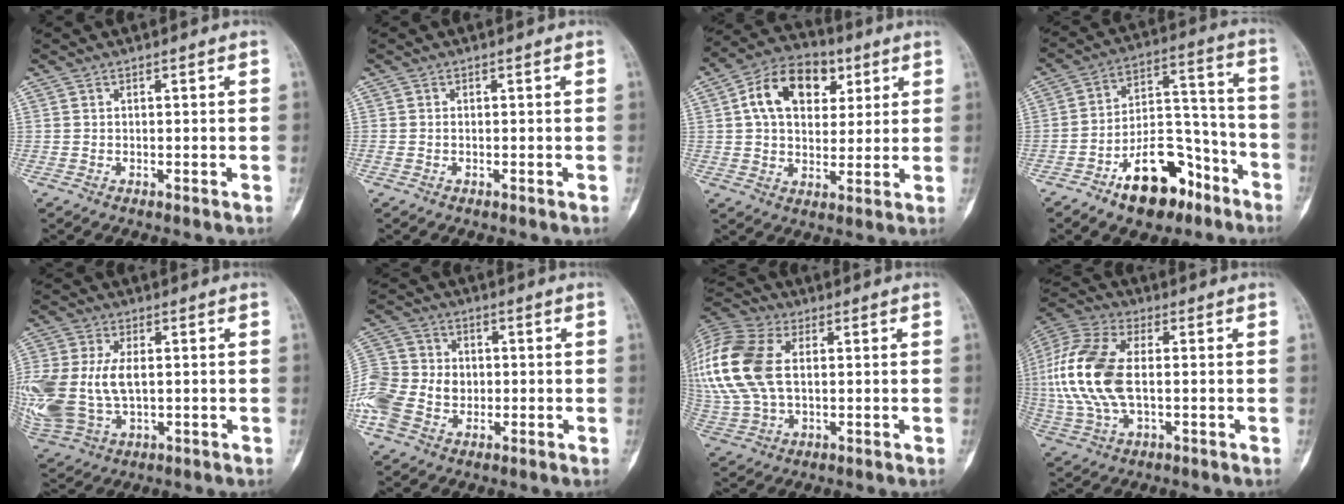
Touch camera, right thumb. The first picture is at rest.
{"total": 0.7, "force": [-0.1, 0.4, 0.5], "torque": [-0.012, 0.001, -0.001]}
{"total": 14.1, "force": [4.6, 9.6, 9.3], "torque": [-0.126, 0.004, 0.069]}
{"total": 16.1, "force": [-9.6, 8.7, 9.6], "torque": [-0.114, 0.091, -0.151]}
{"total": 18.7, "force": [0.1, 11.9, 14.5], "torque": [-0.371, -0.006, 0.023]}
{"total": 13.8, "force": [-2.3, 11.1, 7.9], "torque": [-0.178, 0.021, -0.044]}
{"total": 23.1, "force": [4.2, 14.8, 17.2], "torque": [-0.437, 0.023, 0.083]}
{"total": 16.7, "force": [0.3, 8.8, 14.2], "torque": [-0.328, 0.011, 0.006]}